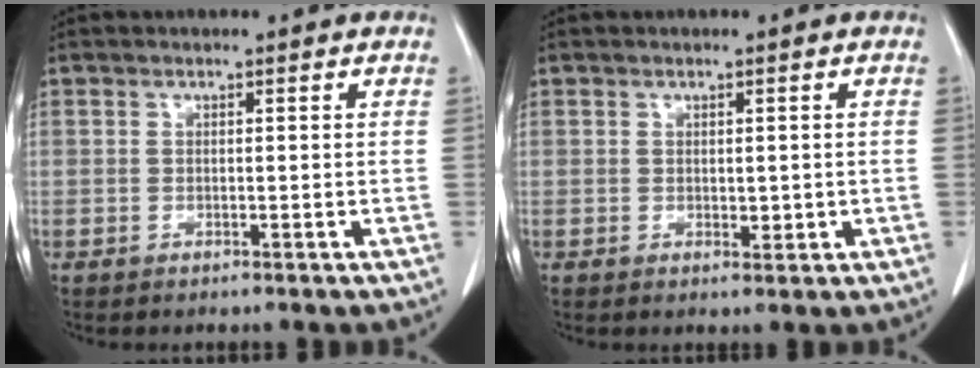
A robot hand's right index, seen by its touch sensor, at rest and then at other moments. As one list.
[{"total": 1.7, "force": [-0.1, 1.0, 1.4], "torque": [-0.019, -0.003, 0.004]}]